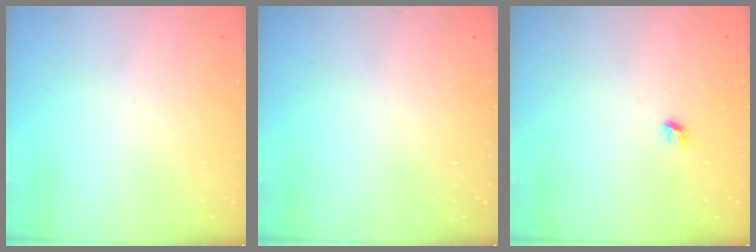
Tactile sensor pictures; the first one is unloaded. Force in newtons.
{"total": 0.0}
{"total": 3.9, "press": 3.8, "slide": 0.9}